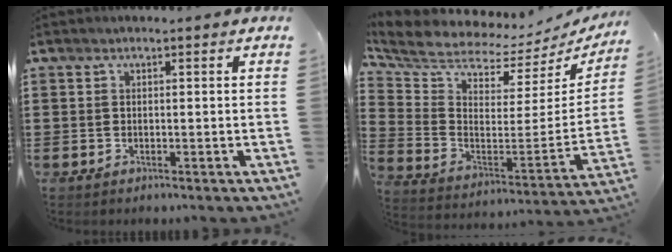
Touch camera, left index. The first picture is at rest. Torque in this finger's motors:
{"motor_torque": [2.14, 0.00, 0.54, 0.09]}